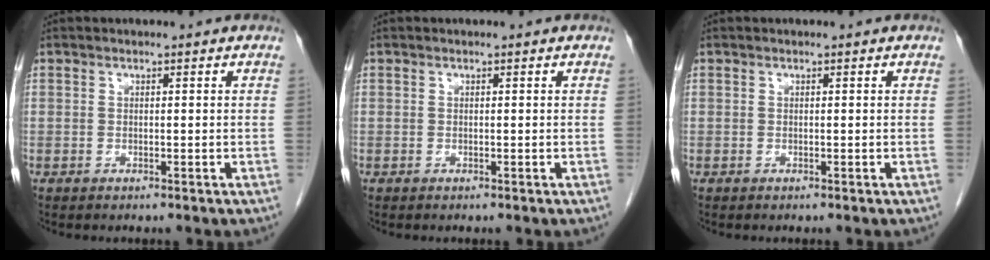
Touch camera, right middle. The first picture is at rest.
{"total": 0.0}
{"total": 0.0}